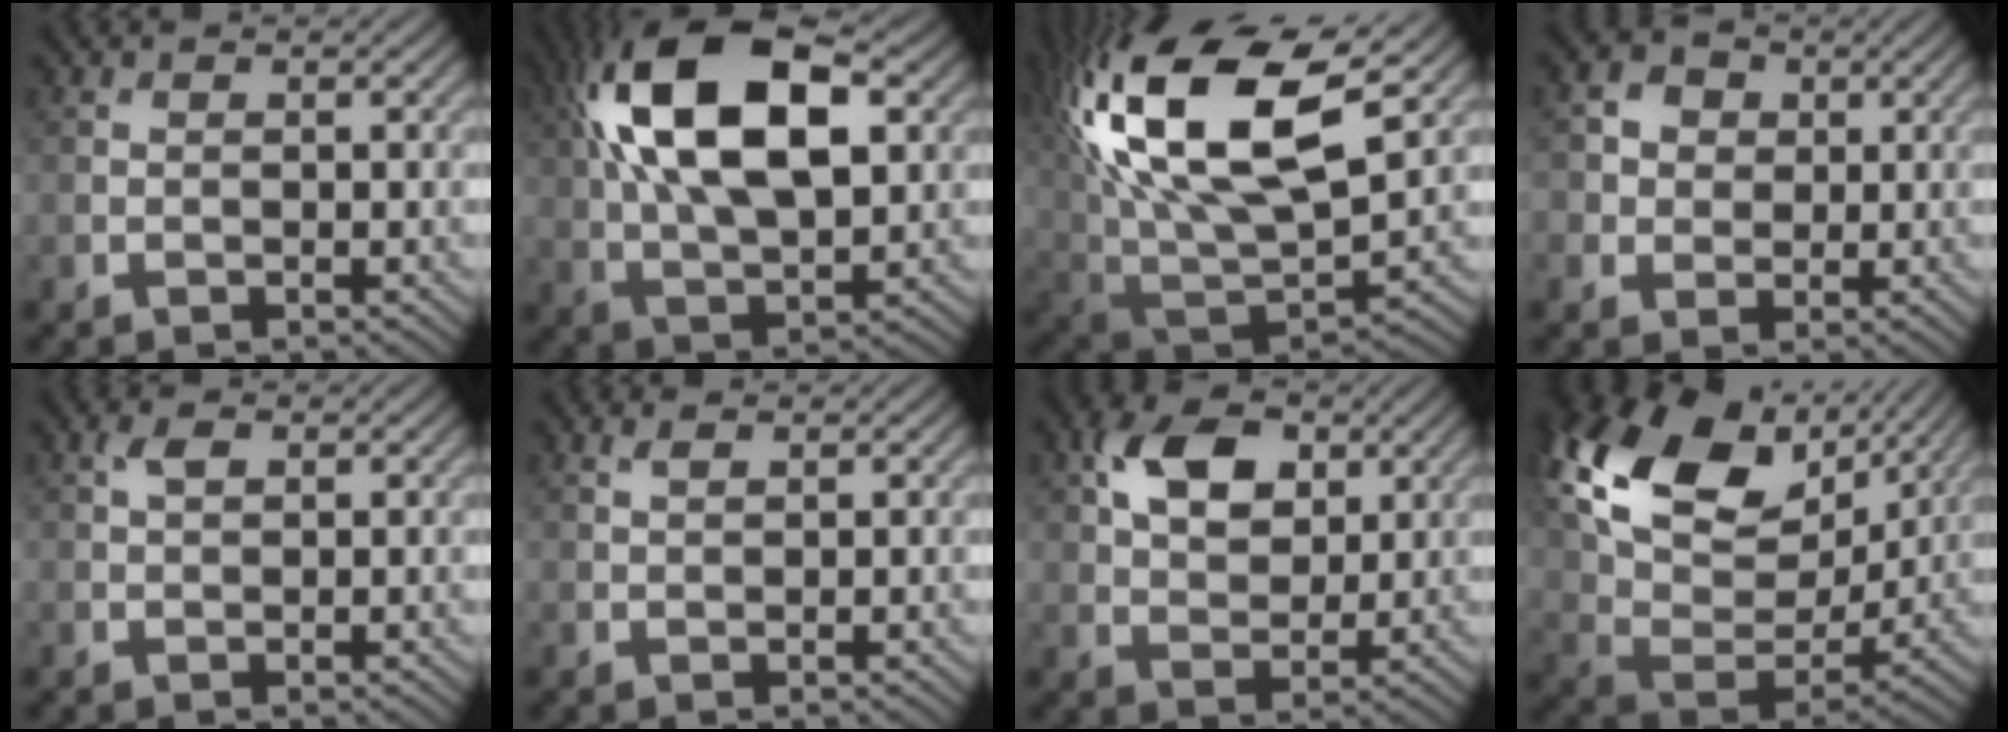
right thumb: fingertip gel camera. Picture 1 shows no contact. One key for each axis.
{"total": 17.0, "fx": 4.8, "fy": 8.3, "fz": 14.0, "tx": -0.269, "ty": 0.029, "tz": 0.075}
{"total": 20.7, "fx": 8.2, "fy": 9.9, "fz": 16.3, "tx": -0.349, "ty": 0.034, "tz": 0.141}
{"total": 3.8, "fx": 0.6, "fy": 3.5, "fz": 1.4, "tx": -0.047, "ty": 0.006, "tz": 0.003}
{"total": 1.7, "fx": 0.8, "fy": 0.8, "fz": 1.2, "tx": -0.028, "ty": 0.004, "tz": 0.015}
{"total": 1.0, "fx": 0.7, "fy": 0.3, "fz": 0.7, "tx": -0.020, "ty": 0.002, "tz": 0.015}
{"total": 8.3, "fx": 3.2, "fy": 5.3, "fz": 5.6, "tx": -0.115, "ty": 0.005, "tz": 0.053}
{"total": 17.7, "fx": 8.3, "fy": 10.6, "fz": 11.4, "tx": -0.273, "ty": 0.018, "tz": 0.163}